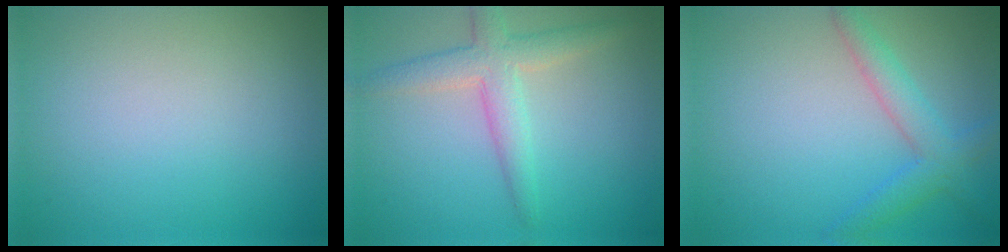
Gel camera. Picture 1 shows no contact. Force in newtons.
{"total": 3.6, "press": 3.6, "slide": 0.2}
{"total": 2.2, "press": 2.2, "slide": 0.2}